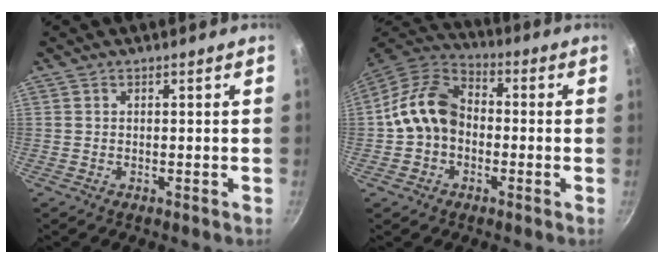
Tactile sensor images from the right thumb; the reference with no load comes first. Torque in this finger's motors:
{"motor_torque": [-0.55, 0.59, 0.14, -0.11, 0.17]}